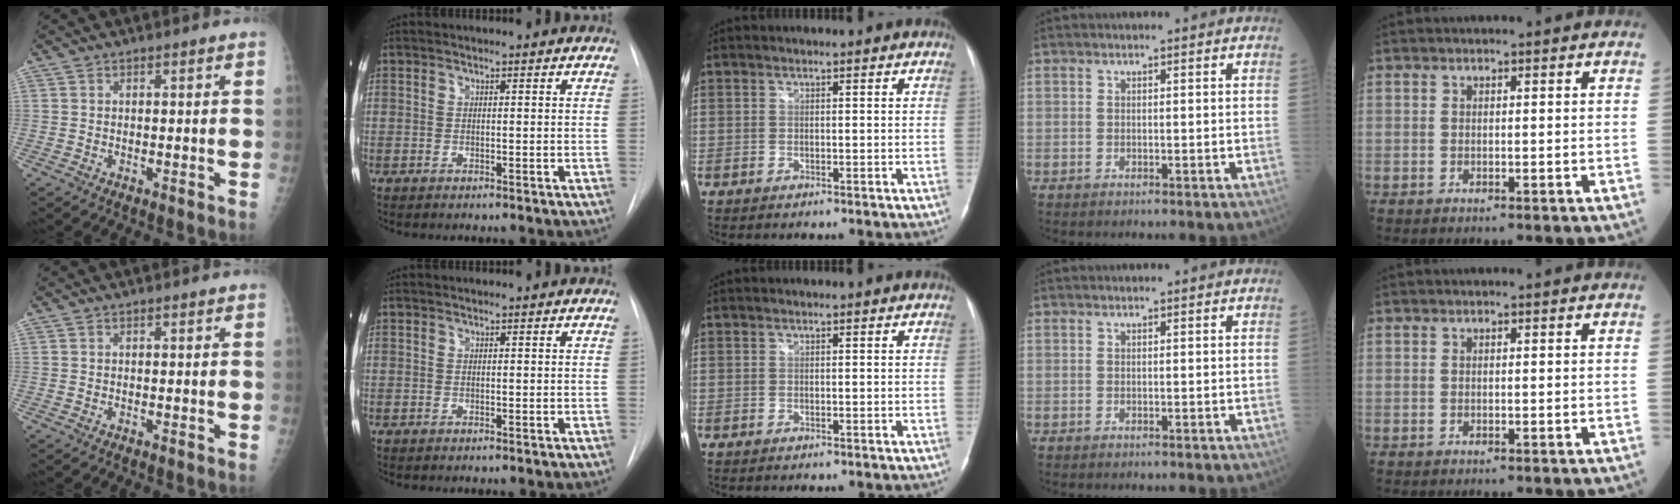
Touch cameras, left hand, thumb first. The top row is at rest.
{}